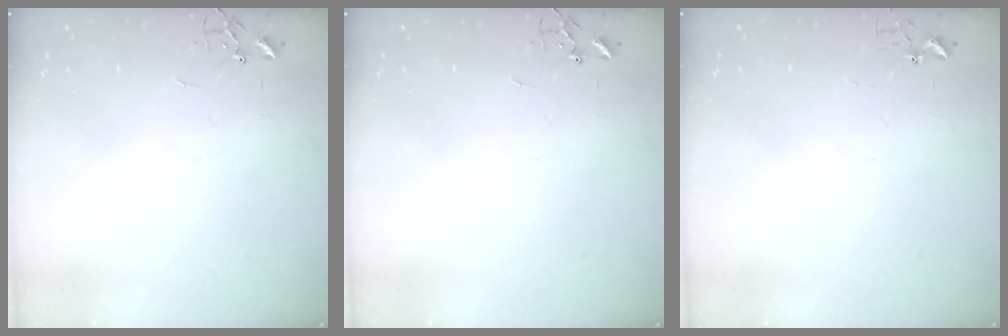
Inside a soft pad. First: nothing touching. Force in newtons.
{"total": 0.0}
{"total": 2.7, "press": 2.7, "slide": 0.3}